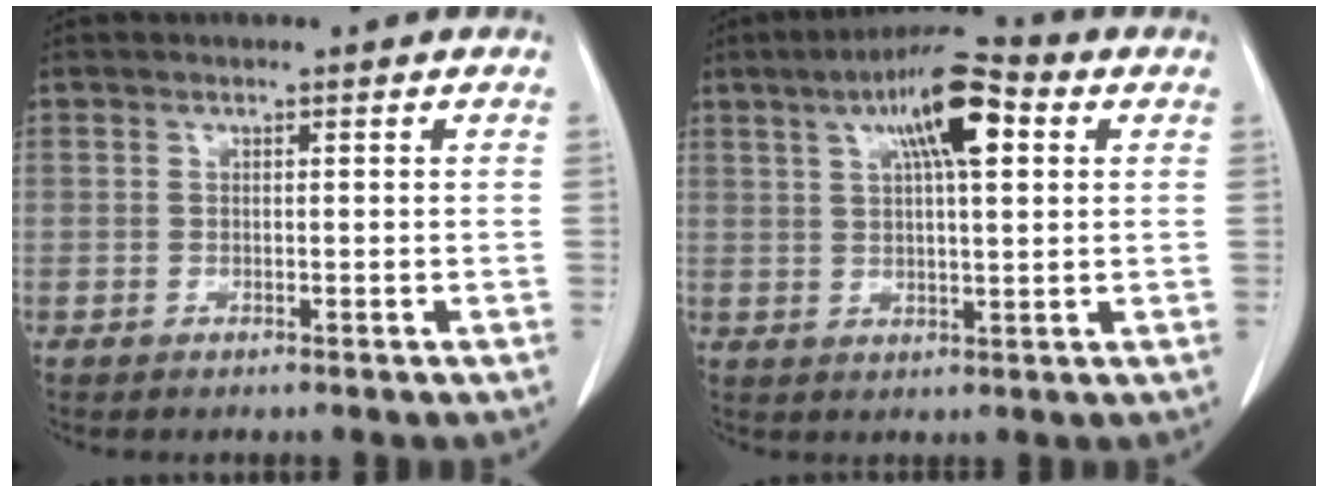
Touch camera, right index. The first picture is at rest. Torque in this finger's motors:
{"motor_torque": [0.37, 0.29, 0.22, 0.13]}